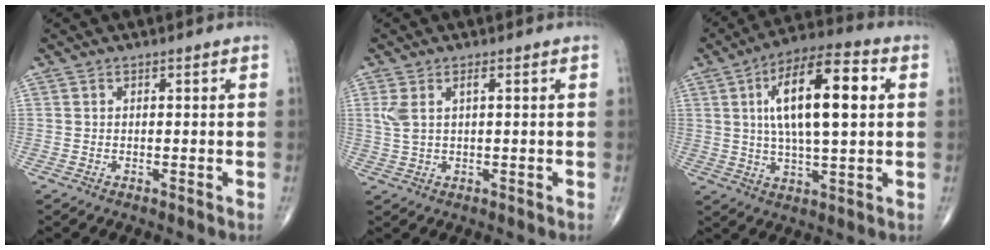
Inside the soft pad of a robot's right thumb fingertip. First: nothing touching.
{"total": 3.9, "force": [1.2, 1.4, 3.4], "torque": [-0.091, 0.009, 0.031]}
{"total": 17.3, "force": [3.6, 6.2, 15.7], "torque": [-0.254, 0.012, 0.054]}